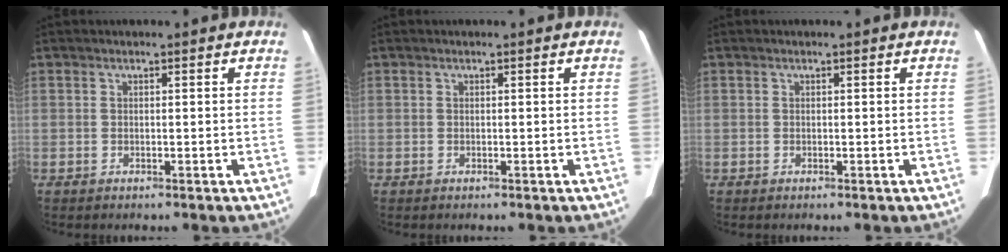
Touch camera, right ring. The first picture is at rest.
{"total": 0.0}
{"total": 0.0}